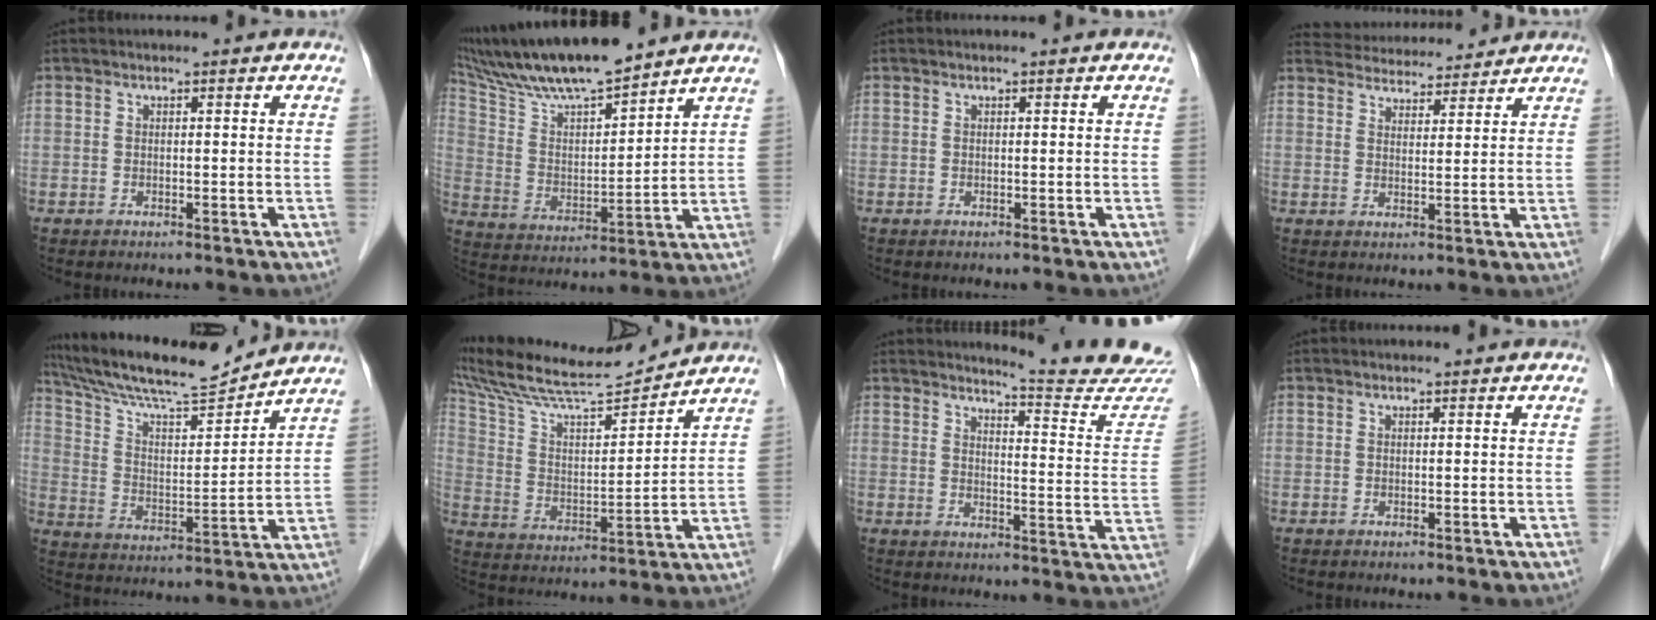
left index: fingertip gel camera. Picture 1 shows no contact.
{"total": 14.8, "force": [13.0, 1.2, 7.1], "torque": [-0.138, 0.007, 0.243]}
{"total": 0.0}
{"total": 10.5, "force": [10.1, 2.2, 1.9], "torque": [-0.025, 0.021, 0.141]}
{"total": 15.7, "force": [14.5, 0.9, 5.9], "torque": [-0.114, 0.002, 0.249]}
{"total": 16.5, "force": [15.4, 0.7, 6.1], "torque": [-0.121, 0.005, 0.268]}
{"total": 15.2, "force": [15.0, -1.0, 2.5], "torque": [-0.029, -0.125, 0.160]}
{"total": 0.0}